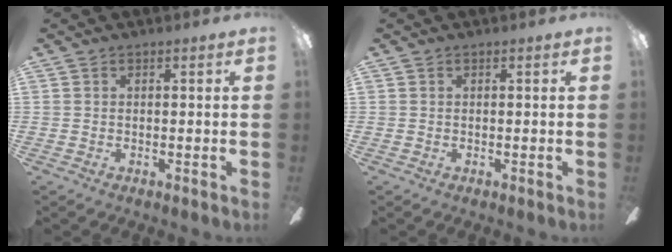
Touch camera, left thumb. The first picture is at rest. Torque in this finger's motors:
{"motor_torque": [0.00, 0.00, -0.01, 0.01, 0.00]}